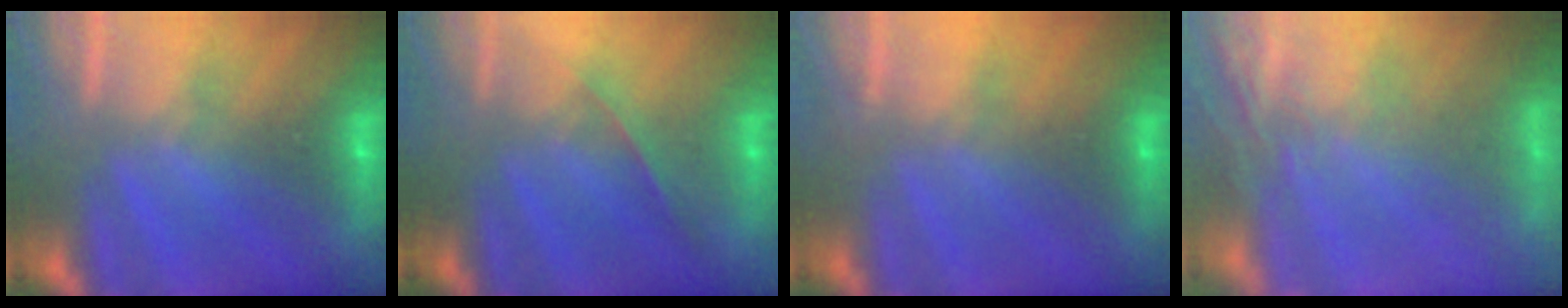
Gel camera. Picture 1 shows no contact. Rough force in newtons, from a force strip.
{"total": 1.5}
{"total": 4.5}
{"total": 5.6}